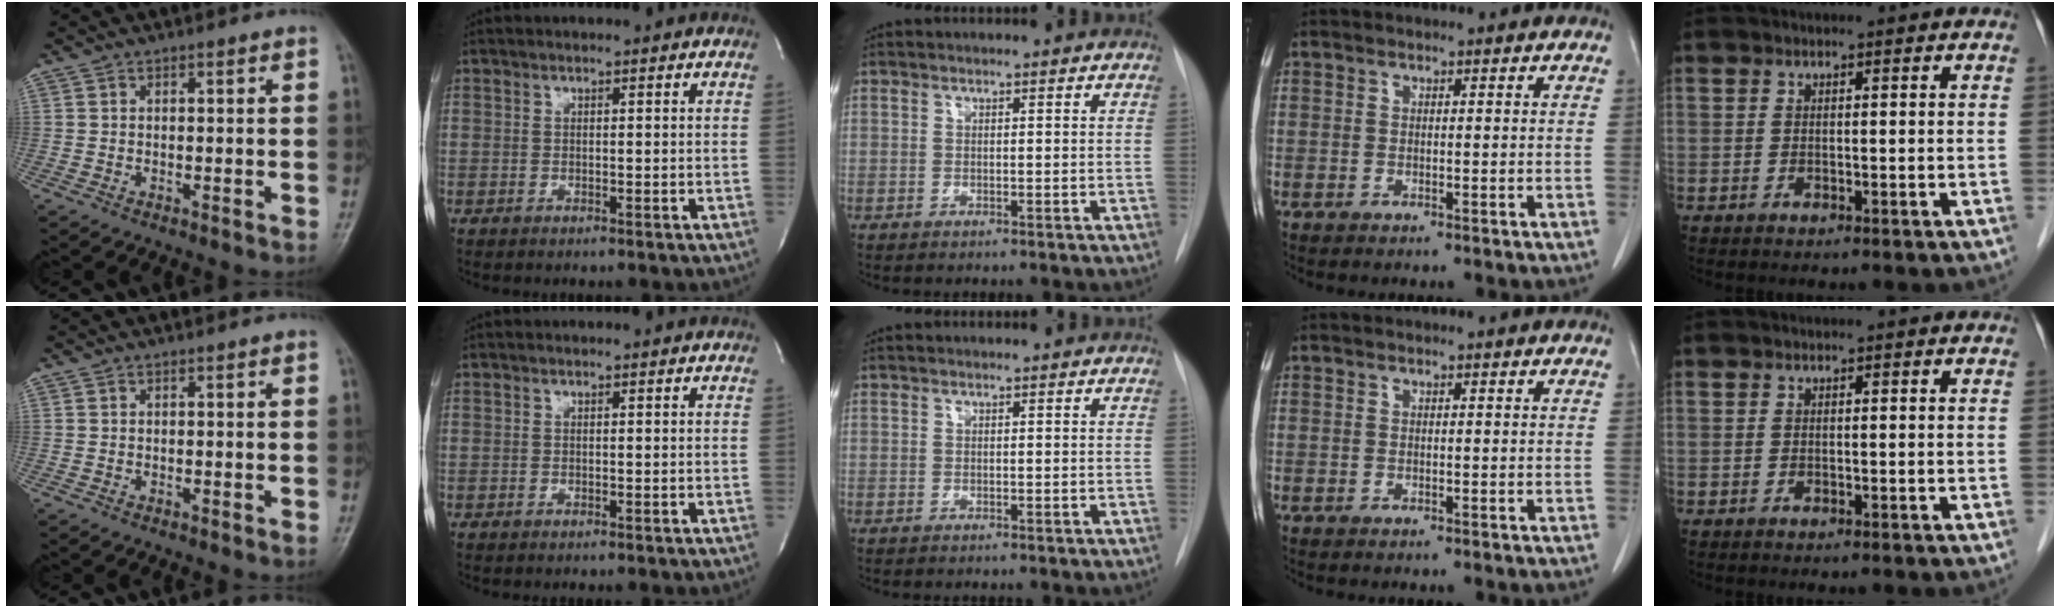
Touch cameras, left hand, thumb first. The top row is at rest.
{}